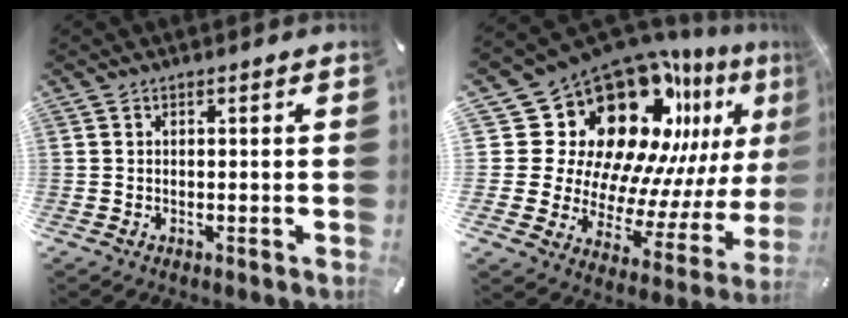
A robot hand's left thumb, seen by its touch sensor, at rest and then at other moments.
{"total": 24.5, "force": [13.7, 15.2, 13.4], "torque": [-0.221, -0.166, 0.268]}